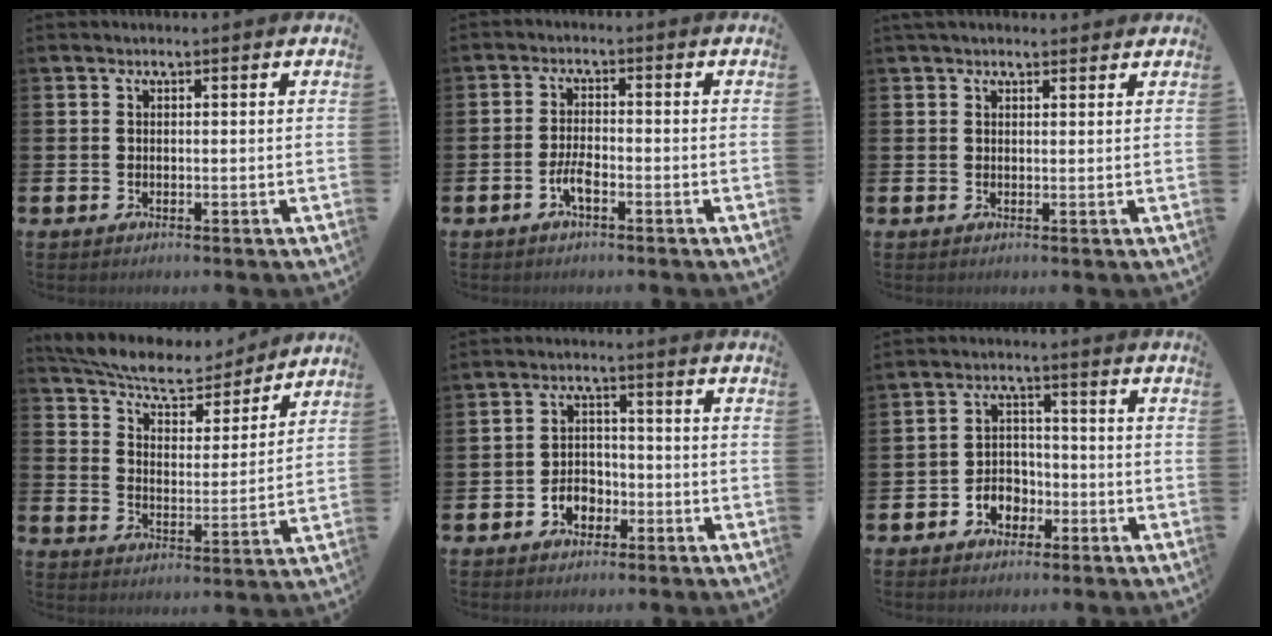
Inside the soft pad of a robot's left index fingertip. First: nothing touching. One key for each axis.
{"total": 2.8, "fx": -1.4, "fy": 0.8, "fz": 2.3, "tx": -0.054, "ty": 0.005, "tz": -0.027}
{"total": 1.6, "fx": 1.4, "fy": 0.7, "fz": 0.4, "tx": 0.000, "ty": 0.003, "tz": 0.023}
{"total": 8.0, "fx": 7.5, "fy": 1.8, "fz": 2.4, "tx": -0.067, "ty": -0.055, "tz": 0.126}
{"total": 3.4, "fx": -2.0, "fy": 2.4, "fz": 1.3, "tx": -0.028, "ty": 0.006, "tz": -0.045}
{"total": 3.5, "fx": -2.1, "fy": 2.7, "fz": 0.8, "tx": -0.030, "ty": 0.007, "tz": -0.047}